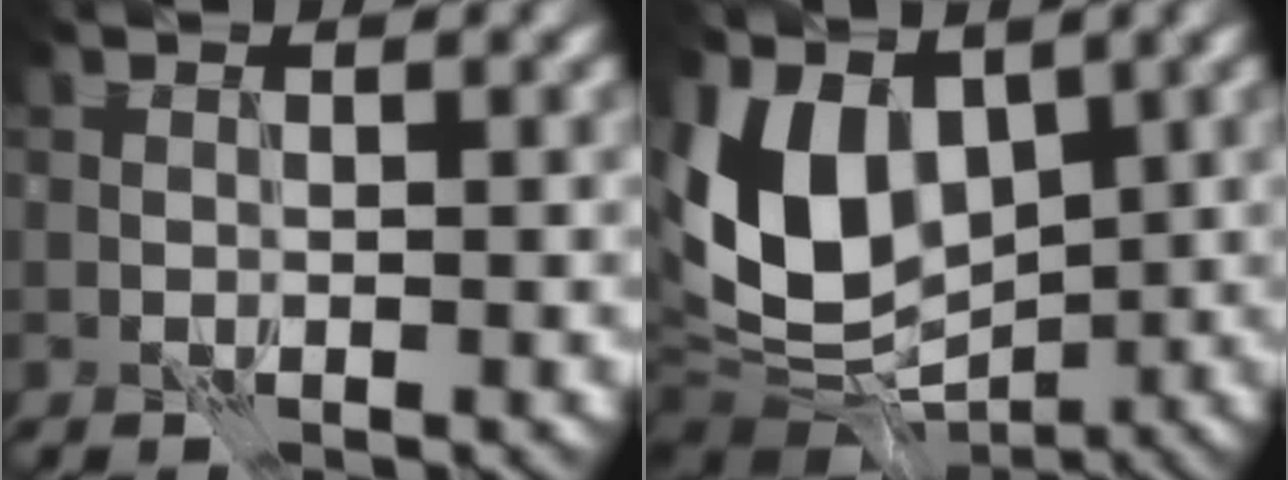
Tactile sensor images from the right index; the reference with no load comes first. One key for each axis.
{"total": 8.6, "fx": 0.0, "fy": 6.1, "fz": 6.1, "tx": -0.116, "ty": -0.011, "tz": -0.014}